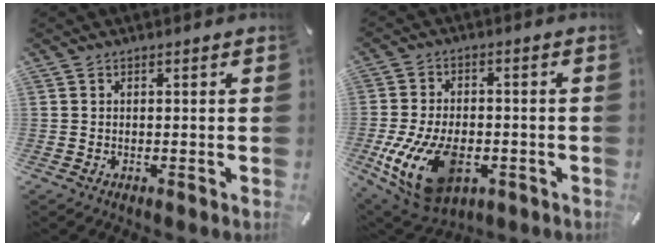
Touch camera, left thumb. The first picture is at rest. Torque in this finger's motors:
{"motor_torque": [1.30, 3.71, 1.47, 0.71, 0.27]}